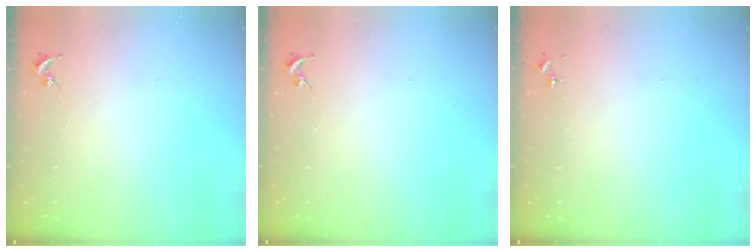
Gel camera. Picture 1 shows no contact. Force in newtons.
{"total": 0.0}
{"total": 0.0}